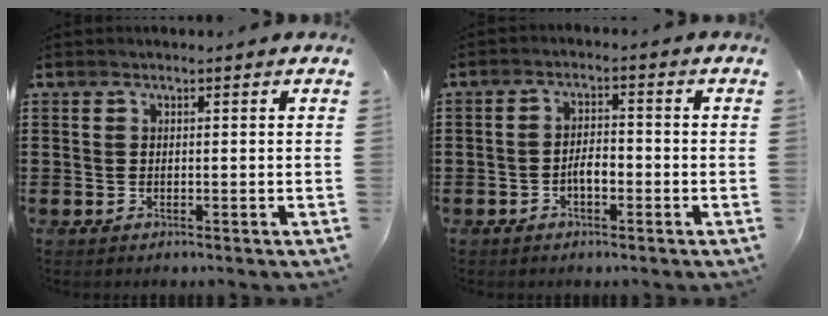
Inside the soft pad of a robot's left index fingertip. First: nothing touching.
{"total": 3.1, "force": [-1.3, 1.2, 2.6], "torque": [-0.047, 0.006, -0.024]}